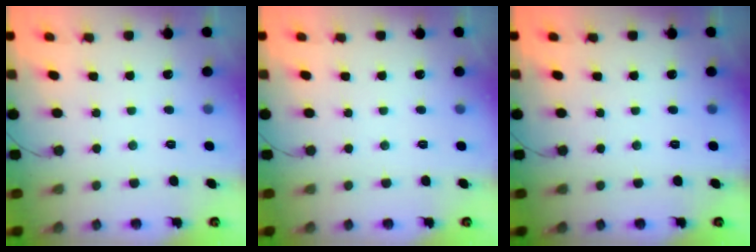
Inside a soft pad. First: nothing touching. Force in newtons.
{"total": 0.0}
{"total": 0.0}